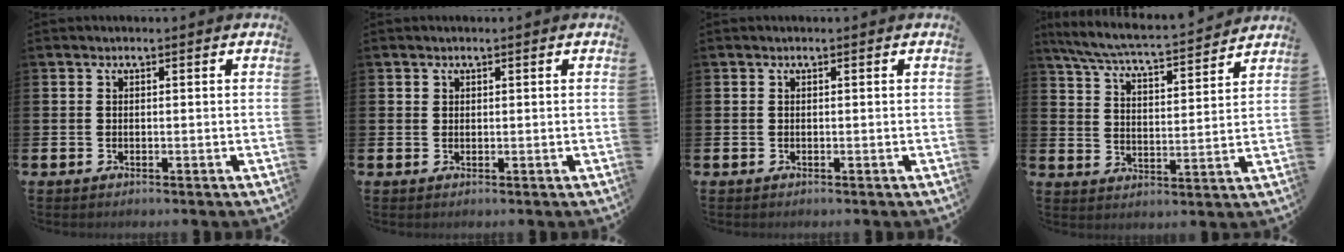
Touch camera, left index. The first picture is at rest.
{"total": 0.8, "force": [0.6, 0.5, 0.0], "torque": [0.009, -0.001, 0.010]}
{"total": 0.0}
{"total": 6.3, "force": [6.0, 0.3, 2.0], "torque": [-0.069, -0.047, 0.101]}